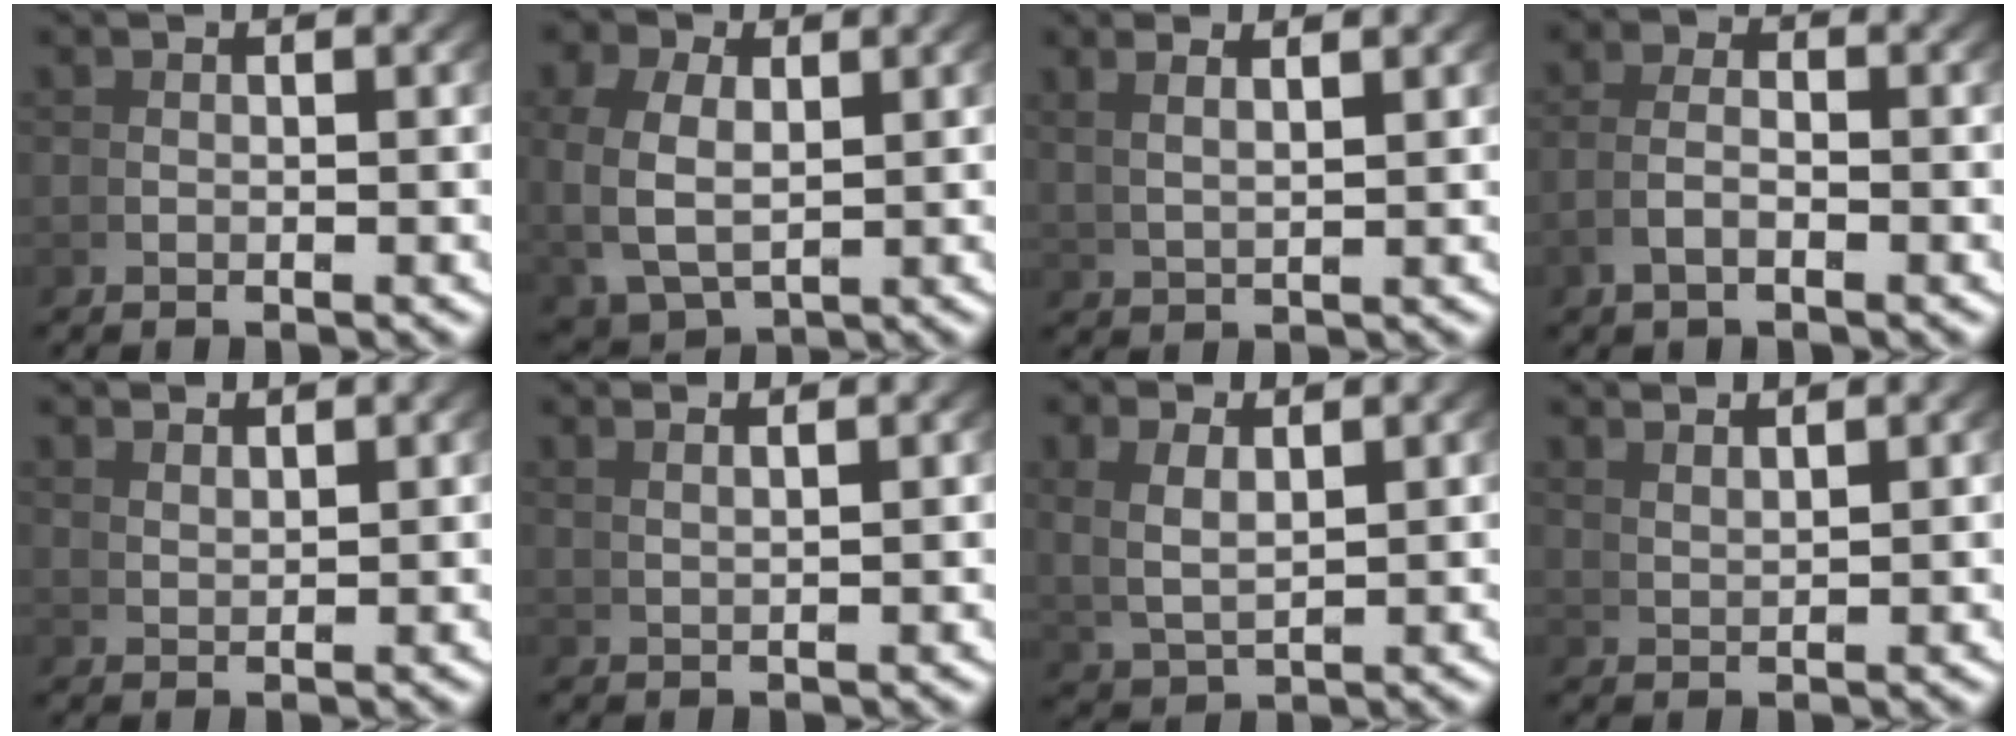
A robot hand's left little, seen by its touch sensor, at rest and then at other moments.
{"total": 5.8, "force": [0.9, 4.4, 3.6], "torque": [-0.090, -0.021, 0.031]}
{"total": 2.8, "force": [2.3, -0.1, 1.5], "torque": [-0.015, 0.010, 0.048]}
{"total": 1.8, "force": [-0.6, 0.6, 1.5], "torque": [-0.037, -0.011, -0.006]}
{"total": 2.7, "force": [2.6, -0.9, 0.1], "torque": [0.007, 0.001, 0.056]}
{"total": 2.8, "force": [2.5, -0.8, 0.8], "torque": [-0.001, 0.008, 0.049]}
{"total": 3.0, "force": [1.7, 1.4, 2.1], "torque": [-0.047, -0.006, 0.043]}
{"total": 3.1, "force": [2.9, -0.6, 0.6], "torque": [-0.001, 0.004, 0.060]}